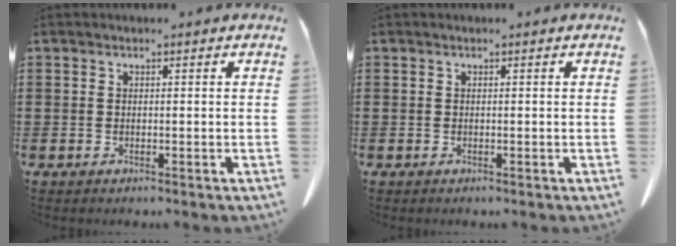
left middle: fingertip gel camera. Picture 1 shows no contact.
{"total": 0.0}